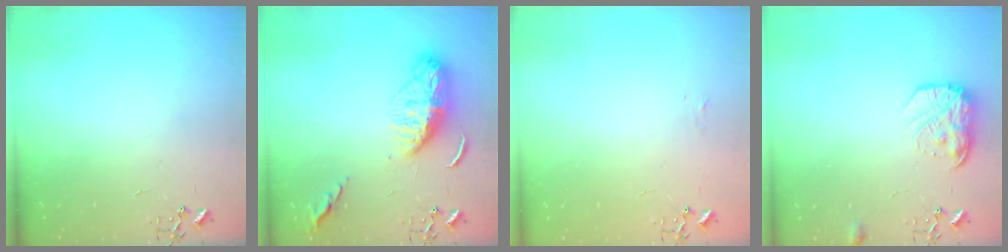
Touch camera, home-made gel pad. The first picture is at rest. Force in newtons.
{"total": 13.3, "press": 13.2, "slide": 1.3}
{"total": 3.8, "press": 3.8, "slide": 0.6}
{"total": 14.3, "press": 14.3, "slide": 0.9}